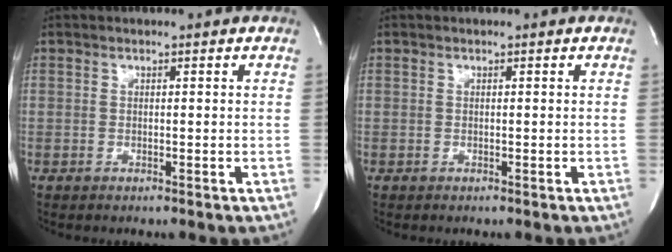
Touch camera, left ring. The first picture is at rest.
{"total": 0.0}